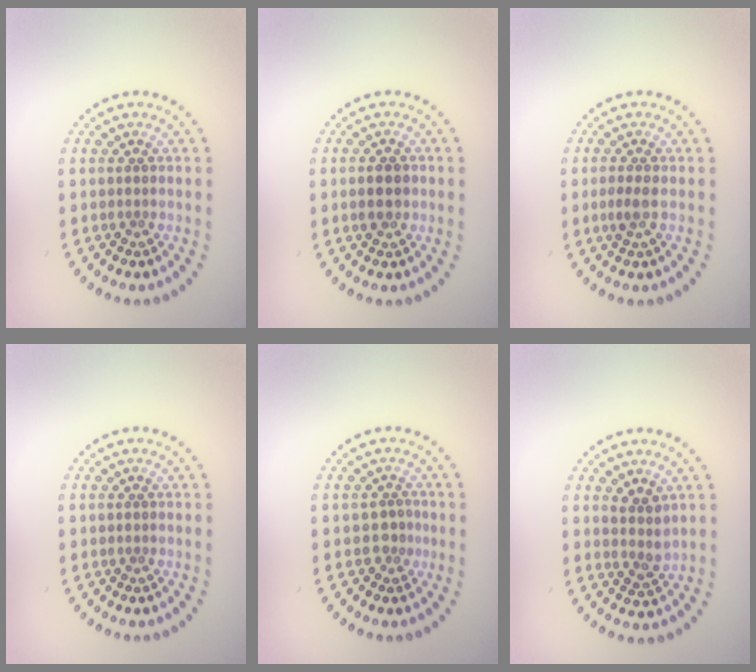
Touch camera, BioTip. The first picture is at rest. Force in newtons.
{"total": 2.0, "press": 1.9, "slide": 0.2}
{"total": 1.5, "press": 1.4, "slide": 0.3}
{"total": 0.0}
{"total": 1.3, "press": 1.0, "slide": 0.8}
{"total": 2.0, "press": 1.6, "slide": 1.2}